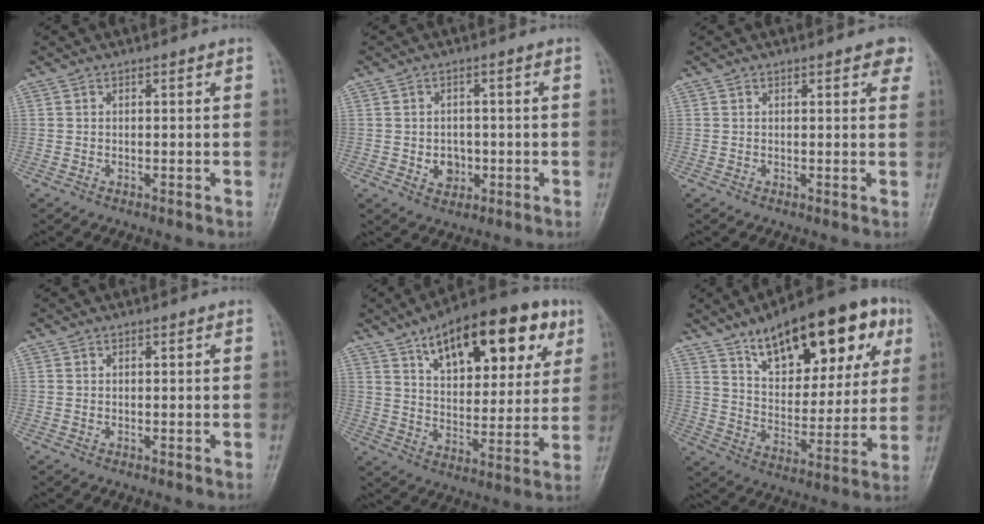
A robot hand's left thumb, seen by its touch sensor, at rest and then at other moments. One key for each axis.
{"total": 4.1, "fx": -1.0, "fy": 3.4, "fz": 2.0, "tx": -0.008, "ty": 0.005, "tz": -0.010}
{"total": 2.9, "fx": 1.6, "fy": 1.2, "fz": 2.1, "tx": -0.008, "ty": -0.002, "tz": 0.013}
{"total": 0.0}
{"total": 22.7, "fx": 11.2, "fy": 10.6, "fz": 16.7, "tx": -0.204, "ty": -0.017, "tz": 0.172}
{"total": 24.1, "fx": 12.5, "fy": 10.7, "fz": 17.6, "tx": -0.210, "ty": -0.019, "tz": 0.193}